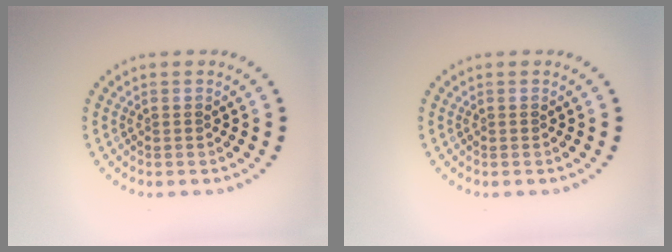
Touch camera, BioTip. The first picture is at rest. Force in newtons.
{"total": 0.0}